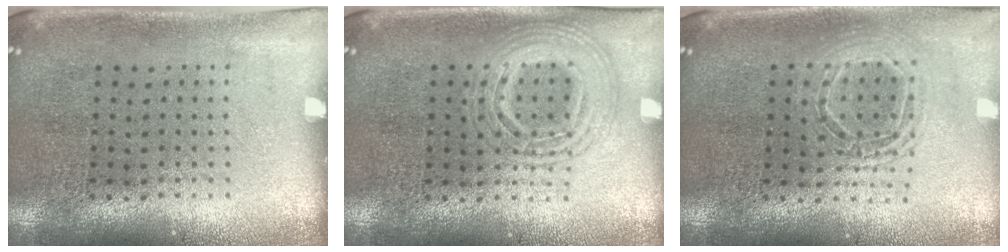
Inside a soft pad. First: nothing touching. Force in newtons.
{"total": 2.8, "press": 2.8, "slide": 0.4}
{"total": 1.7, "press": 1.5, "slide": 0.9}